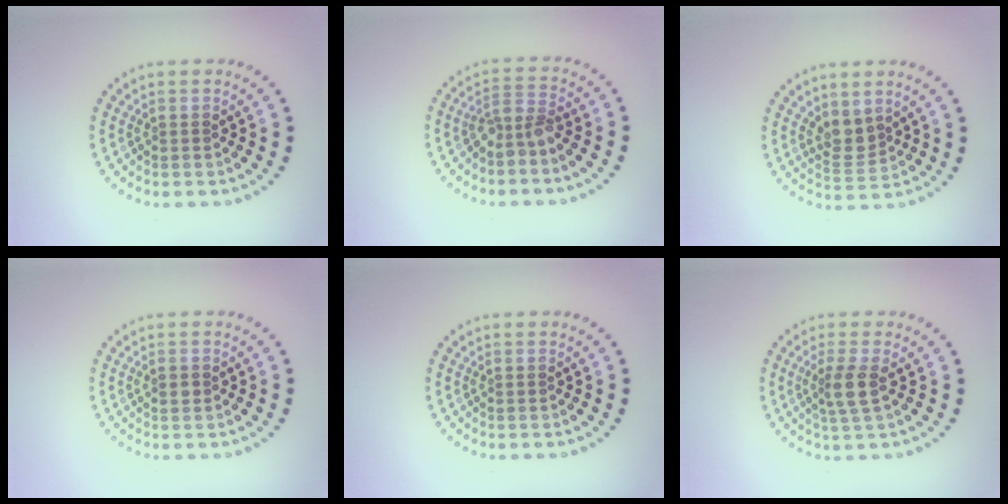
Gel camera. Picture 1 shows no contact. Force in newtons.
{"total": 2.4, "press": 2.0, "slide": 1.4}
{"total": 2.6, "press": 2.1, "slide": 1.5}
{"total": 1.2, "press": 1.2, "slide": 0.0}
{"total": 0.0}
{"total": 2.4, "press": 2.0, "slide": 1.4}